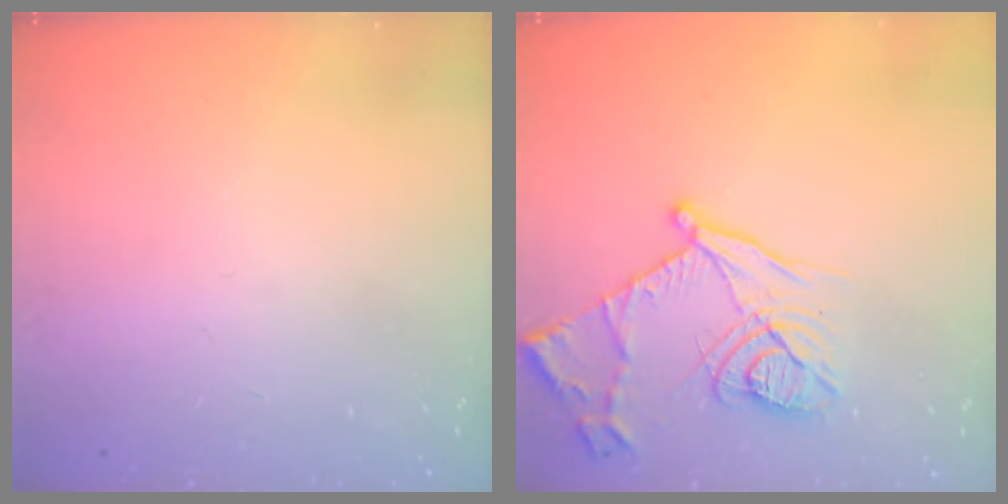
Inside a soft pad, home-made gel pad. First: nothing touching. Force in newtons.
{"total": 16.2, "press": 16.2, "slide": 1.4}